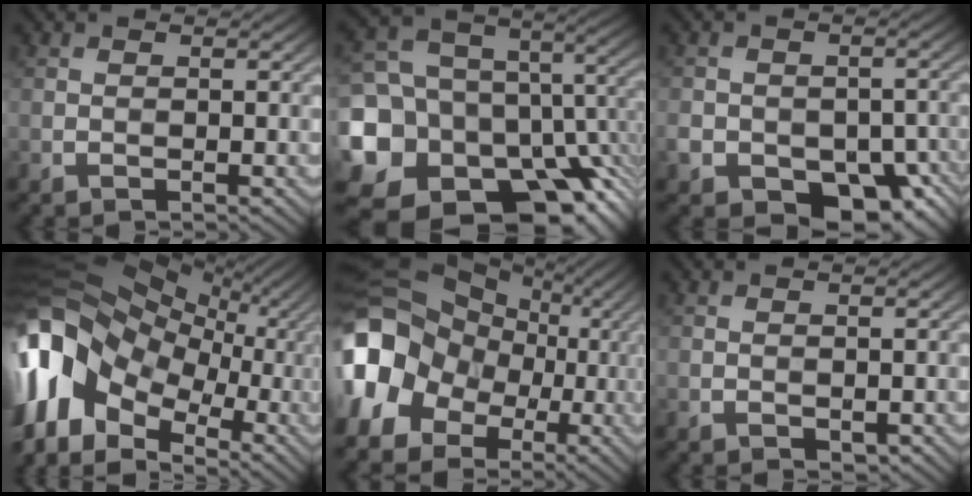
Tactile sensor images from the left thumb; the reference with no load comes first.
{"total": 20.2, "force": [-9.0, 15.0, 10.1], "torque": [-0.237, -0.015, -0.107]}
{"total": 12.1, "force": [-6.5, 8.2, 6.1], "torque": [-0.104, -0.034, -0.095]}
{"total": 18.0, "force": [-2.8, 13.4, 11.6], "torque": [-0.272, -0.006, -0.051]}
{"total": 16.8, "force": [-3.1, 14.4, 8.0], "torque": [-0.219, -0.004, -0.080]}
{"total": 0.7, "force": [-0.2, 0.5, 0.5], "torque": [-0.008, -0.004, -0.001]}